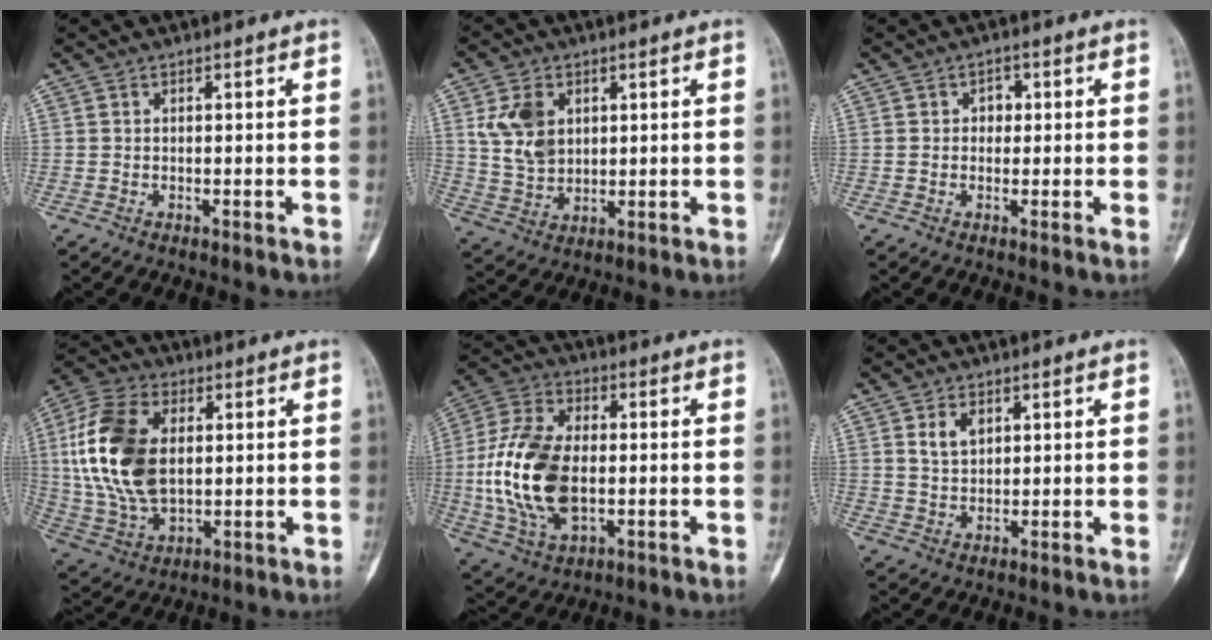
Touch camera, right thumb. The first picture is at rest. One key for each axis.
{"total": 8.8, "fx": 2.7, "fy": 6.4, "fz": 5.5, "tx": -0.087, "ty": -0.011, "tz": 0.061}
{"total": 2.2, "fx": 0.3, "fy": 1.8, "fz": 1.3, "tx": -0.003, "ty": 0.004, "tz": -0.002}
{"total": 18.9, "fx": 2.5, "fy": 11.5, "fz": 14.8, "tx": -0.299, "ty": -0.003, "tz": 0.050}
{"total": 18.8, "fx": -1.3, "fy": 11.2, "fz": 15.1, "tx": -0.303, "ty": 0.006, "tz": -0.019}
{"total": 4.0, "fx": 1.7, "fy": 2.6, "fz": 2.5, "tx": -0.034, "ty": -0.010, "tz": 0.033}